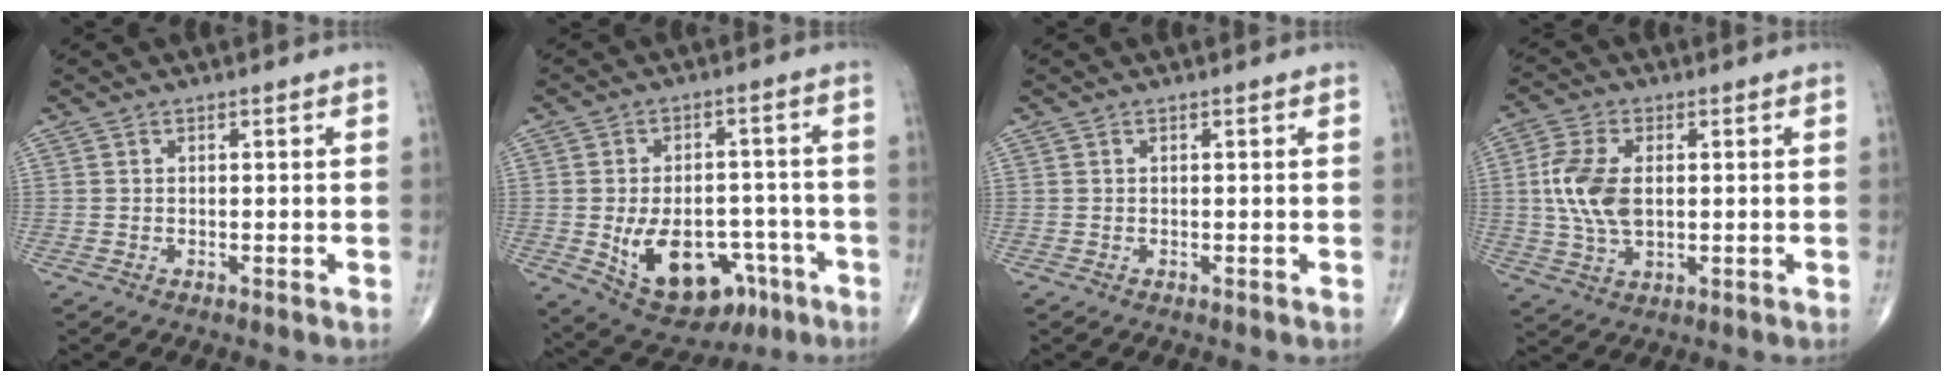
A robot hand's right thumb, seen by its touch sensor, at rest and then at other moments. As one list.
[{"total": 16.5, "force": [-6.2, 10.4, 11.3], "torque": [-0.150, 0.030, -0.073]}, {"total": 0.0}, {"total": 10.1, "force": [0.8, 5.8, 8.2], "torque": [-0.176, 0.001, 0.019]}]